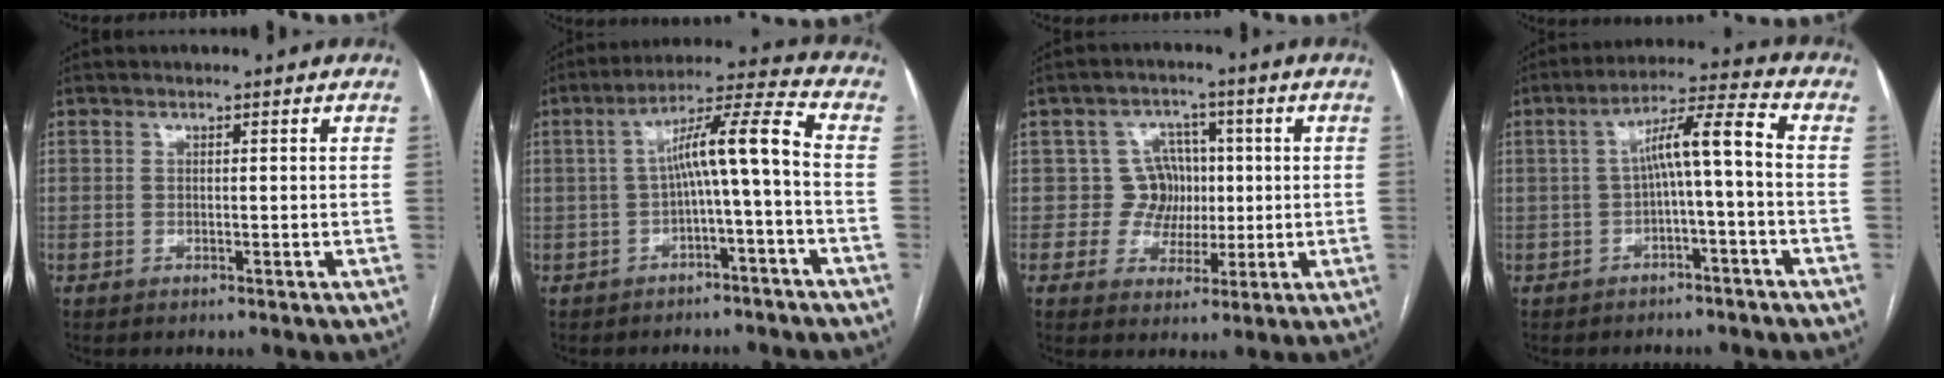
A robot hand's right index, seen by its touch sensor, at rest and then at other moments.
{"total": 9.1, "force": [-1.2, 0.0, 9.0], "torque": [-0.145, 0.037, -0.020]}
{"total": 5.9, "force": [0.4, 5.8, 1.1], "torque": [-0.005, 0.022, 0.007]}
{"total": 7.6, "force": [-0.8, 0.4, 7.6], "torque": [-0.125, 0.035, -0.013]}